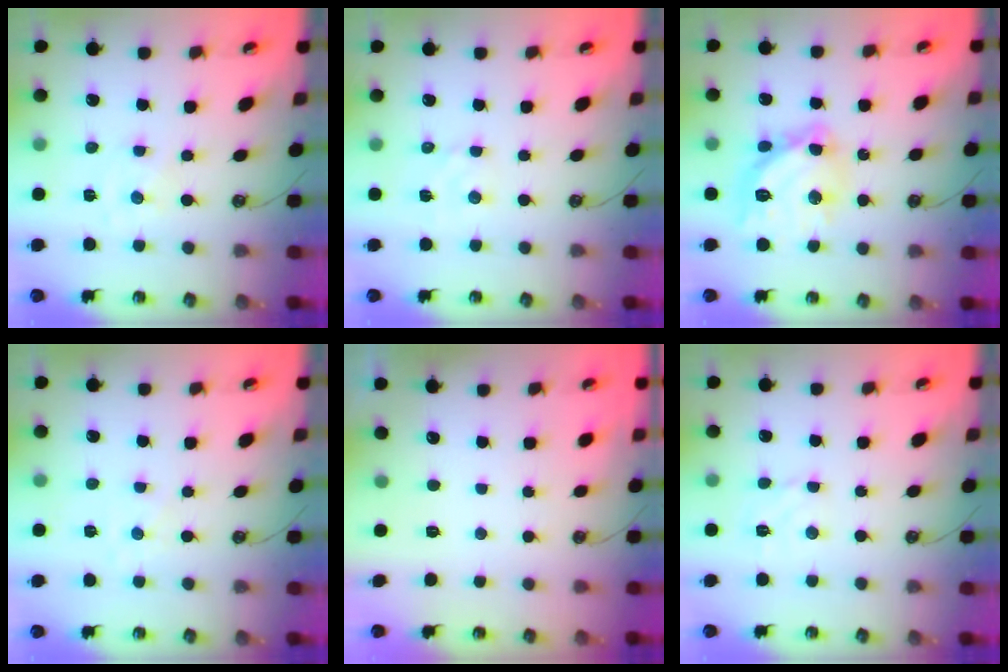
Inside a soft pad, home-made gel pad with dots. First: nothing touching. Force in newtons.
{"total": 2.8, "press": 2.8, "slide": 0.3}
{"total": 14.4, "press": 14.4, "slide": 1.4}
{"total": 0.8, "press": 0.7, "slide": 0.4}
{"total": 0.0}
{"total": 2.5, "press": 2.5, "slide": 0.3}